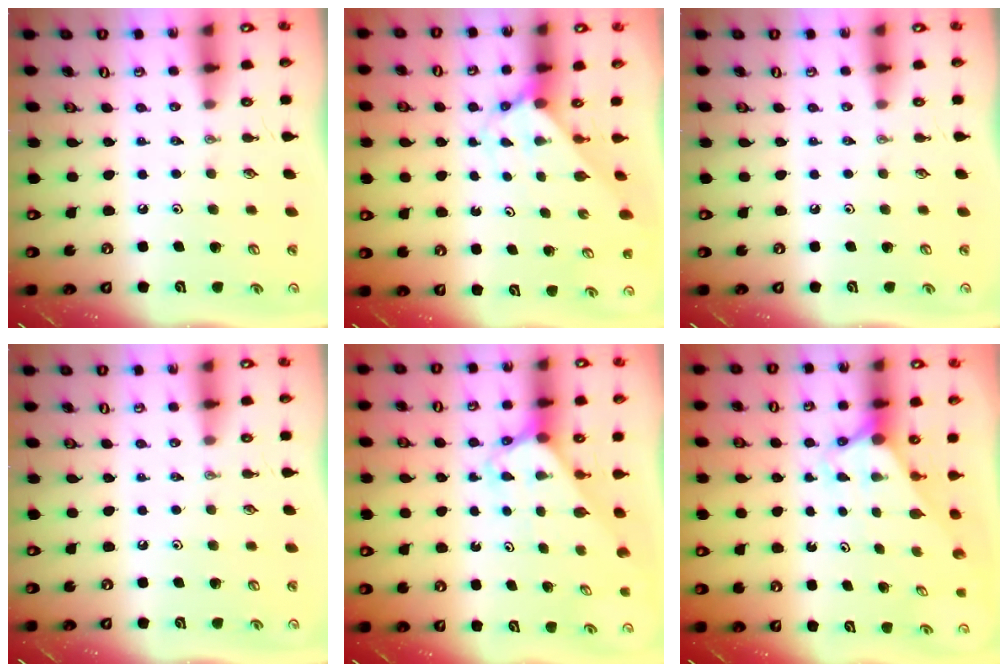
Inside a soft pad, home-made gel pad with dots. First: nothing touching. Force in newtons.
{"total": 2.3, "press": 2.3, "slide": 0.2}
{"total": 0.0}
{"total": 0.0}
{"total": 2.7, "press": 2.7, "slide": 0.2}
{"total": 2.9, "press": 2.9, "slide": 0.0}